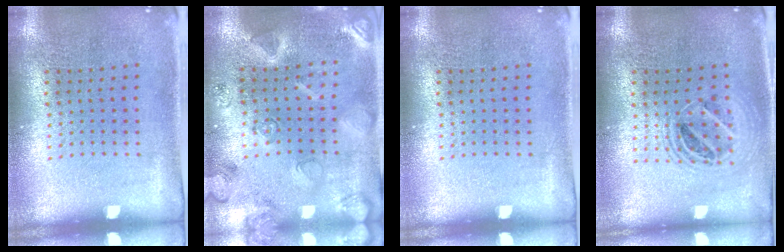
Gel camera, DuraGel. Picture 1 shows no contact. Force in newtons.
{"total": 2.5, "press": 2.5, "slide": 0.1}
{"total": 0.0}
{"total": 1.6, "press": 1.4, "slide": 0.7}